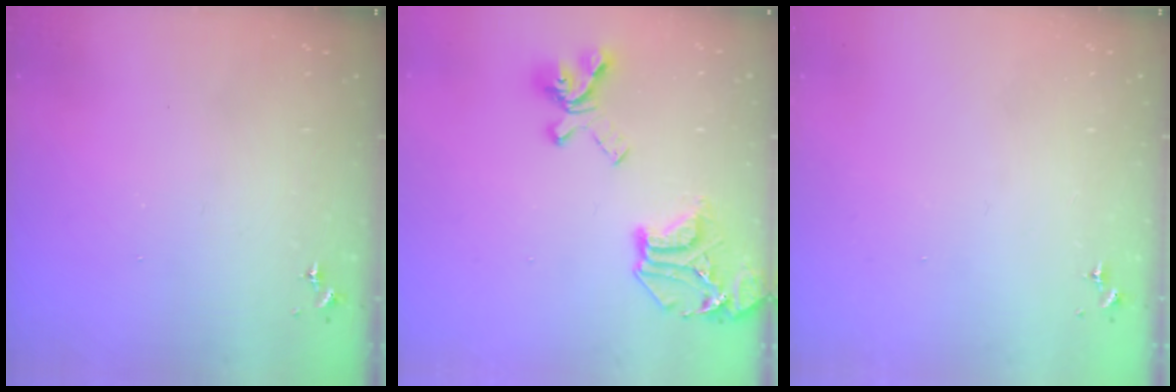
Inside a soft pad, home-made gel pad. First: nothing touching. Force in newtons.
{"total": 21.7, "press": 21.6, "slide": 2.0}
{"total": 0.0}